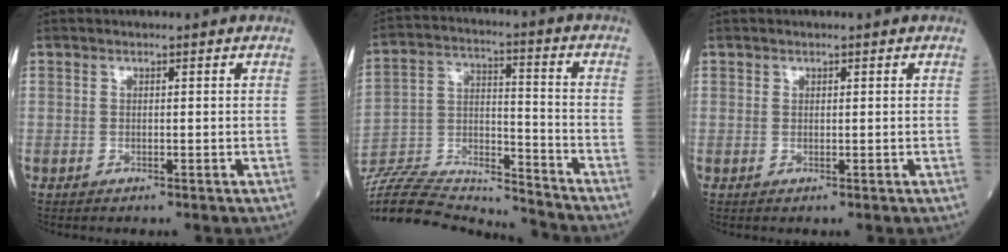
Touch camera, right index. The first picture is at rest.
{"total": 21.5, "force": [-20.7, 1.8, 5.4], "torque": [-0.132, 0.008, -0.345]}
{"total": 0.0}